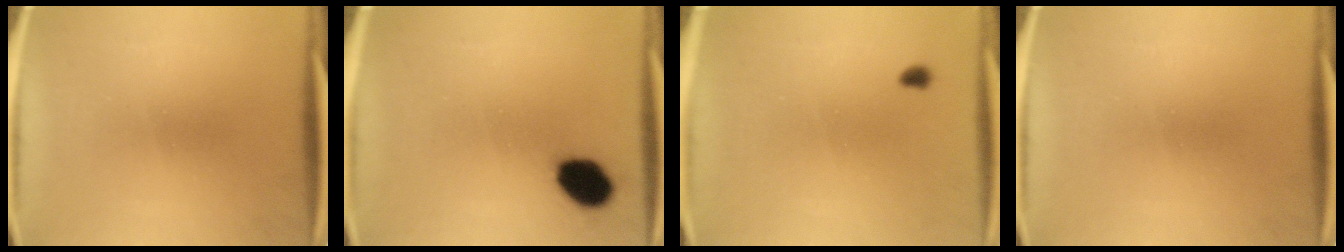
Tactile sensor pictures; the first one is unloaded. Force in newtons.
{"total": 8.7}
{"total": 0.9}
{"total": 0.0}